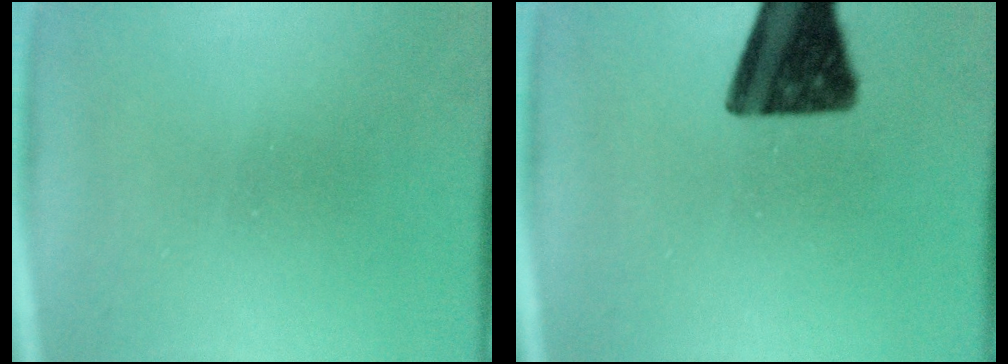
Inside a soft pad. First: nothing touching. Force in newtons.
{"total": 14.5}